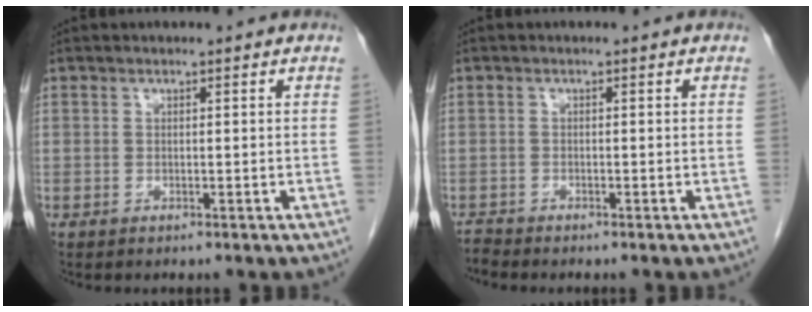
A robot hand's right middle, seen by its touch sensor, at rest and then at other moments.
{"total": 1.2, "force": [-1.2, -0.2, -0.3], "torque": [0.002, -0.009, -0.024]}